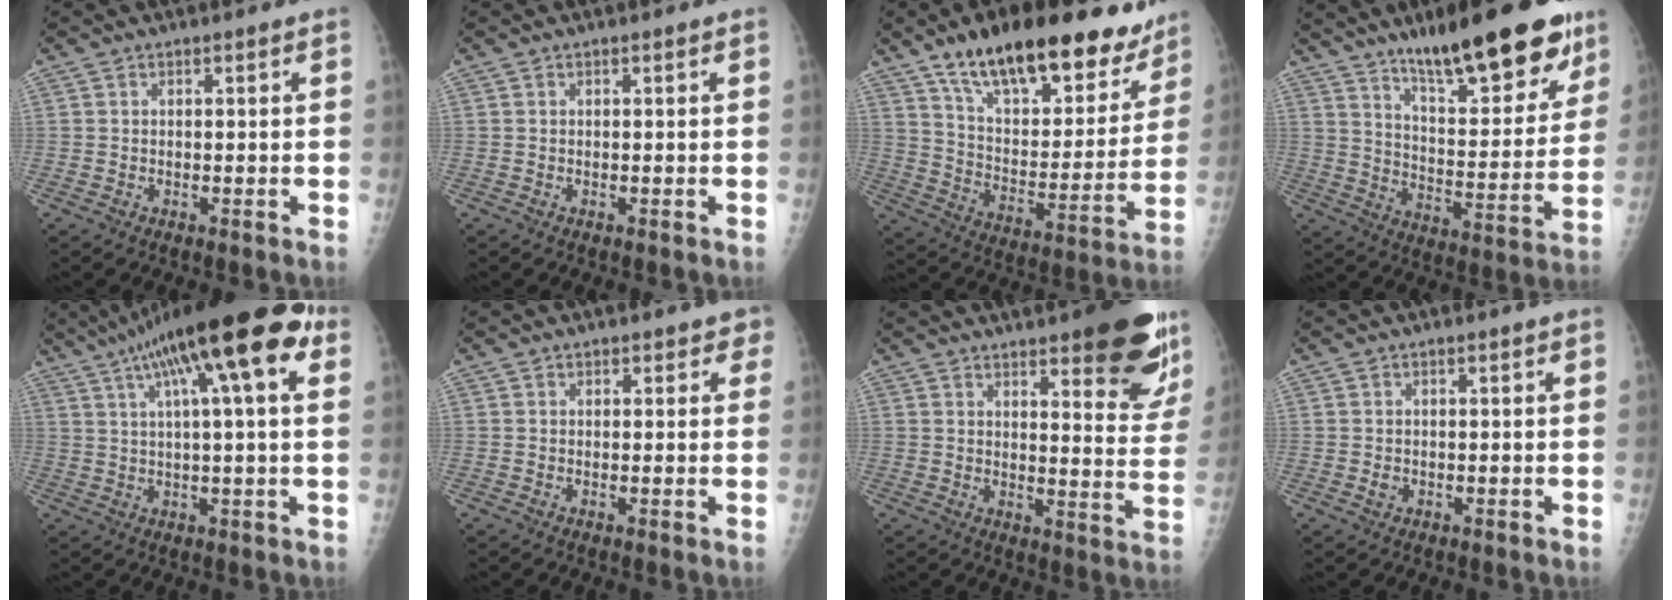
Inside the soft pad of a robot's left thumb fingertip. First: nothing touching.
{"total": 0.0}
{"total": 26.9, "force": [18.8, 10.9, 15.8], "torque": [-0.195, -0.060, 0.294]}
{"total": 23.8, "force": [16.0, 6.6, 16.3], "torque": [-0.198, -0.067, 0.245]}
{"total": 20.4, "force": [9.0, 4.7, 17.7], "torque": [-0.283, 0.025, 0.134]}
{"total": 2.2, "force": [1.3, 1.7, 0.7], "torque": [0.026, -0.002, 0.006]}
{"total": 18.6, "force": [11.8, 5.5, 13.2], "torque": [-0.130, -0.067, 0.142]}
{"total": 1.2, "force": [-0.2, 1.0, 0.5], "torque": [-0.005, 0.002, -0.002]}